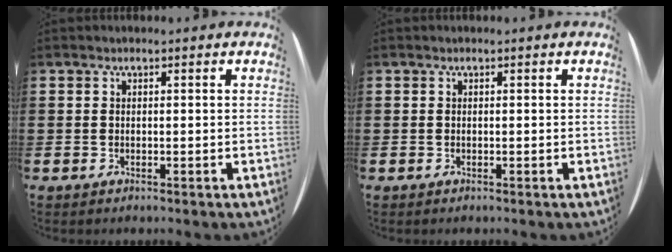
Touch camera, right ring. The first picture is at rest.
{"total": 0.0}